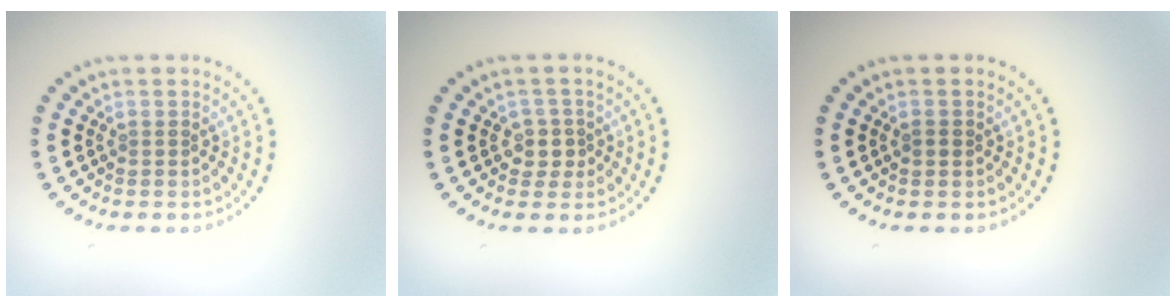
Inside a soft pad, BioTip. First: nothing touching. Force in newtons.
{"total": 1.6, "press": 1.4, "slide": 0.9}
{"total": 0.8, "press": 0.8, "slide": 0.3}